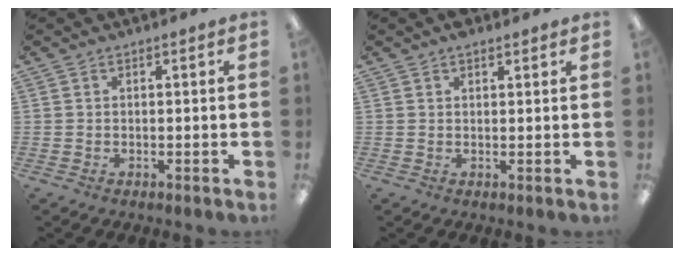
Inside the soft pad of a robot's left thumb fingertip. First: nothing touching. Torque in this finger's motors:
{"motor_torque": [0.34, 0.15, 0.28, -0.35, 0.00]}